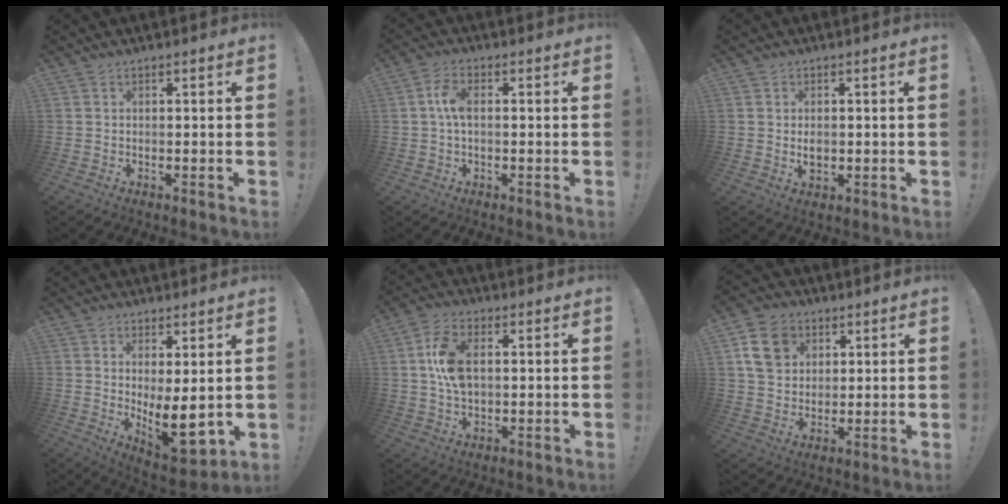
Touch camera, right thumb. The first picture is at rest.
{"total": 5.5, "force": [0.3, 2.7, 4.8], "torque": [-0.094, 0.012, 0.007]}
{"total": 3.2, "force": [-0.2, 2.4, 2.1], "torque": [-0.023, -0.002, -0.005]}
{"total": 10.4, "force": [-0.3, 4.2, 9.5], "torque": [-0.110, -0.032, 0.004]}
{"total": 10.1, "force": [1.4, 6.0, 8.0], "torque": [-0.152, 0.001, 0.026]}
{"total": 12.7, "force": [4.9, 10.0, 6.0], "torque": [-0.086, -0.010, 0.101]}